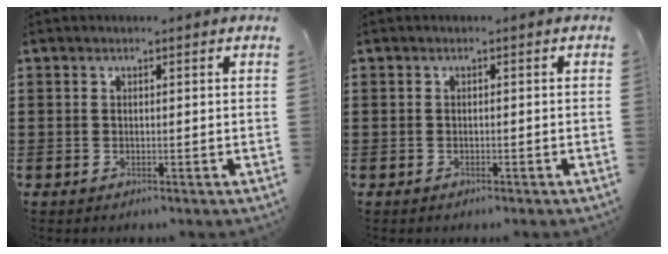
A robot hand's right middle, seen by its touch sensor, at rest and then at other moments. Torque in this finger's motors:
{"motor_torque": [-0.14, 0.01, 0.04, -0.01]}